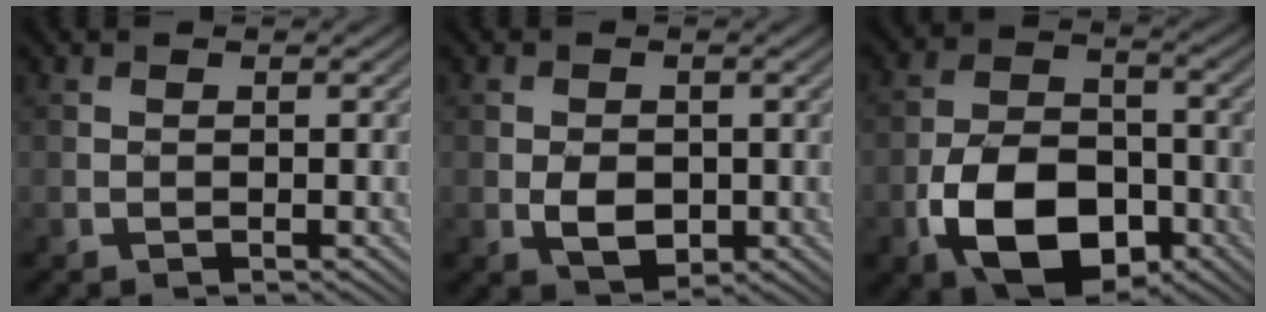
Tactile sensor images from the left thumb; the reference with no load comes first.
{"total": 3.3, "force": [-0.5, 2.4, 2.2], "torque": [-0.044, -0.007, -0.008]}
{"total": 11.5, "force": [-4.7, 7.1, 7.8], "torque": [-0.164, -0.010, -0.089]}